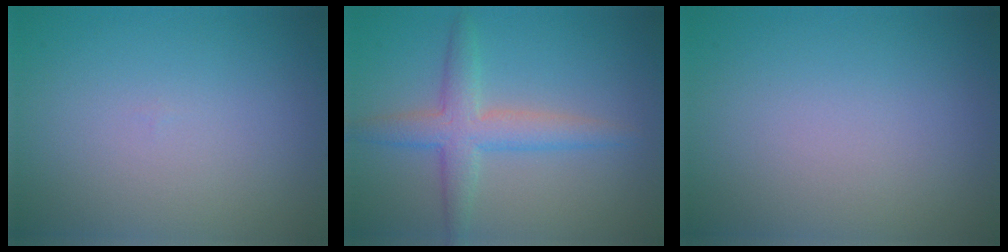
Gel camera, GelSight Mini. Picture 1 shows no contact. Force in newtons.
{"total": 3.7, "press": 3.7, "slide": 0.2}
{"total": 0.0}